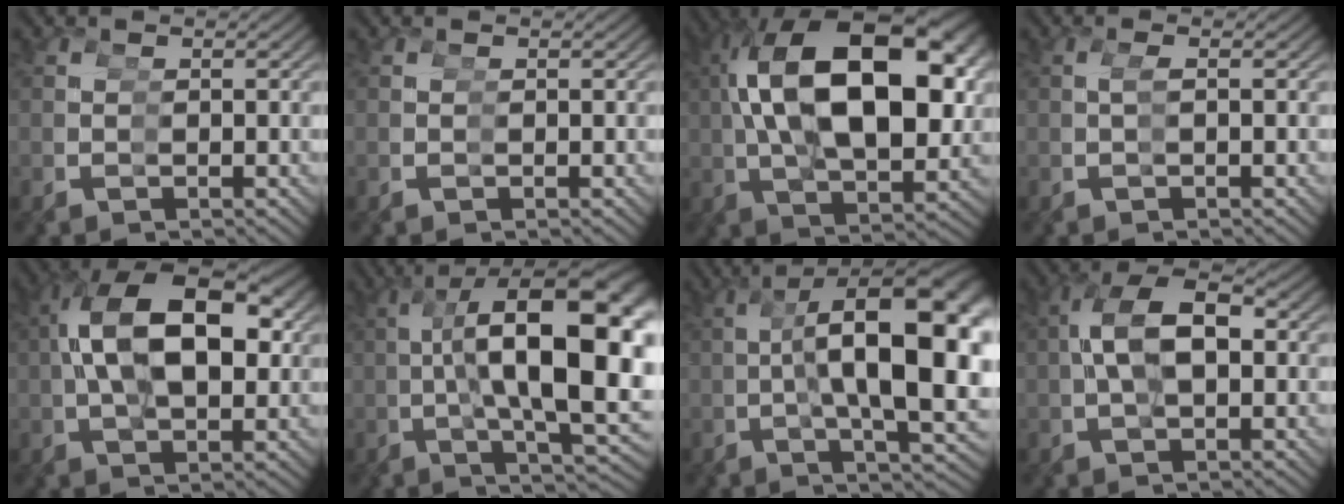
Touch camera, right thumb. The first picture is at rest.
{"total": 0.0}
{"total": 19.3, "force": [2.2, 10.7, 15.9], "torque": [-0.277, -0.019, 0.049]}
{"total": 0.8, "force": [-0.3, -0.5, 0.6], "torque": [-0.021, 0.006, -0.001]}
{"total": 11.9, "force": [1.6, 6.7, 9.8], "torque": [-0.173, -0.007, 0.031]}
{"total": 18.2, "force": [0.6, 8.1, 16.3], "torque": [-0.243, -0.020, 0.021]}
{"total": 15.8, "force": [0.8, 6.4, 14.4], "torque": [-0.205, -0.009, 0.017]}
{"total": 7.2, "force": [0.8, 3.9, 6.0], "torque": [-0.116, 0.000, 0.013]}